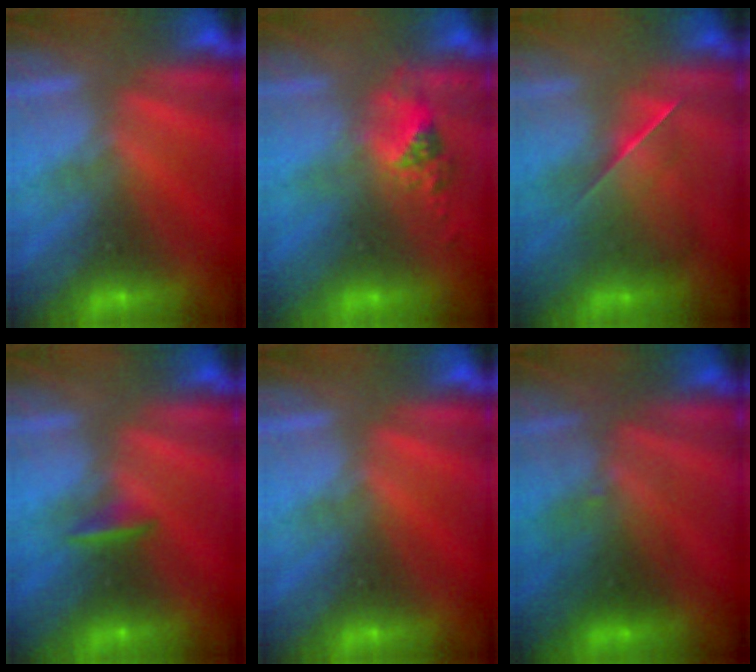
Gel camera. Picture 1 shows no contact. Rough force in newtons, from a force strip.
{"total": 2.4}
{"total": 2.4}
{"total": 1.5}
{"total": 0.0}
{"total": 2.4}